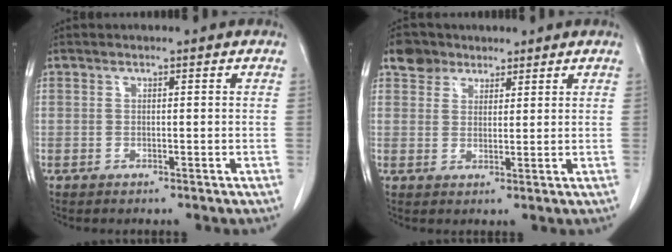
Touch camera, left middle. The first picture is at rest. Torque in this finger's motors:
{"motor_torque": [0.21, -0.31, 0.01, 0.02]}